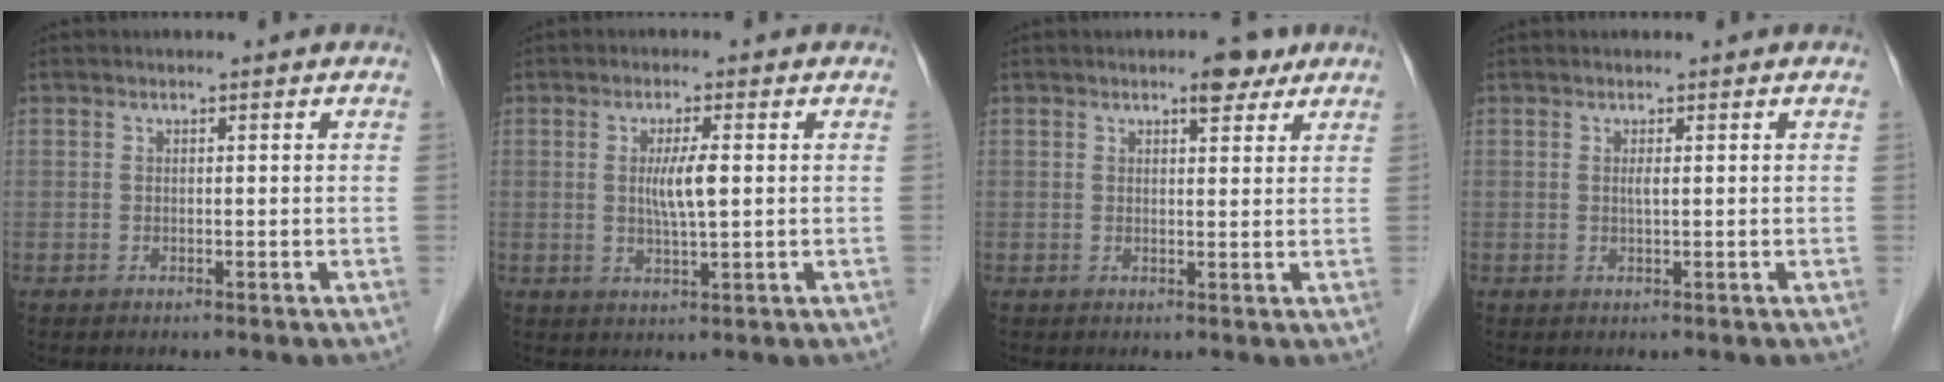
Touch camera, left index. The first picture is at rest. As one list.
[{"total": 4.2, "force": [0.4, 0.3, 4.1], "torque": [-0.075, -0.006, 0.007]}, {"total": 3.5, "force": [2.4, 1.3, 2.1], "torque": [-0.028, 0.004, 0.032]}, {"total": 0.7, "force": [0.2, 0.0, 0.6], "torque": [-0.015, -0.001, 0.005]}]